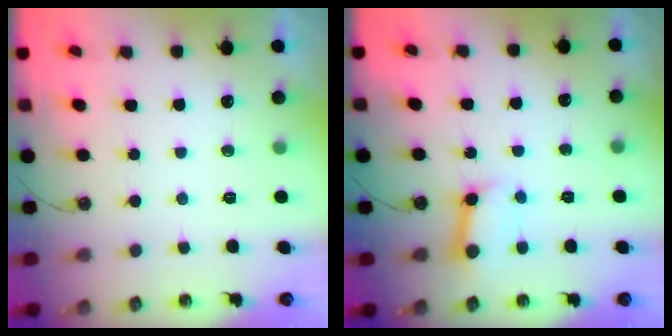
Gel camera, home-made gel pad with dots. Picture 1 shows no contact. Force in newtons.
{"total": 7.9, "press": 7.8, "slide": 0.9}